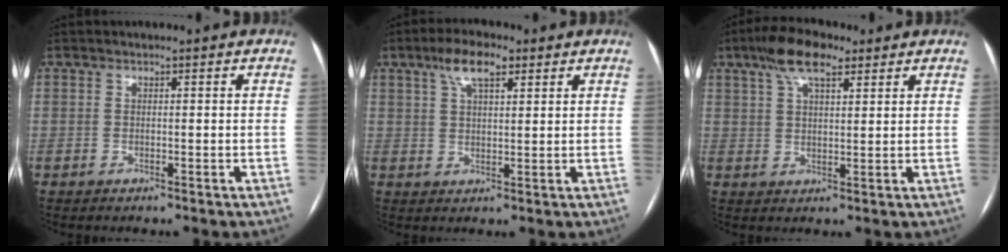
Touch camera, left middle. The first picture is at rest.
{"total": 6.1, "force": [3.5, 2.0, 4.5], "torque": [-0.091, 0.017, 0.062]}
{"total": 8.0, "force": [5.0, 2.7, 5.6], "torque": [-0.111, 0.021, 0.088]}